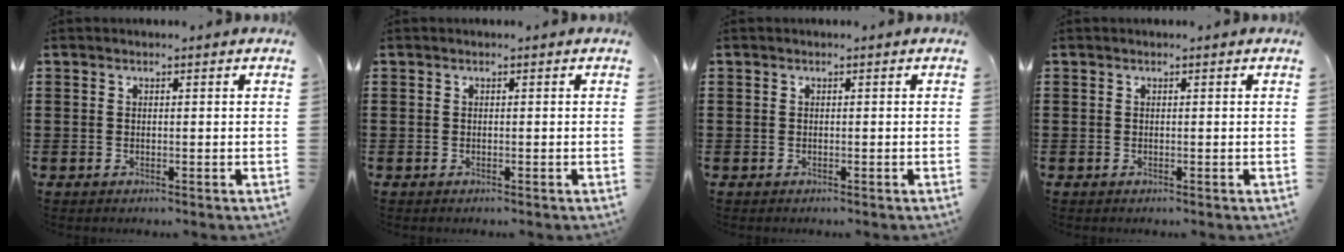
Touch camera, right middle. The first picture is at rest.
{"total": 0.0}
{"total": 0.5, "force": [-0.2, 0.5, 0.0], "torque": [0.000, 0.005, -0.005]}
{"total": 0.0}